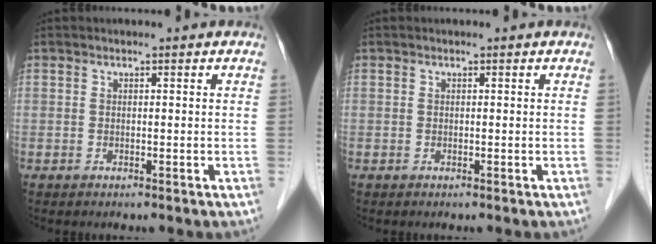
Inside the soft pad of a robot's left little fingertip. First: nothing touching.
{"total": 0.0}